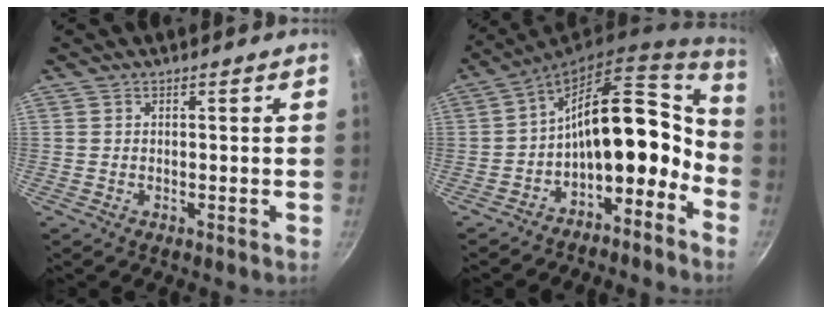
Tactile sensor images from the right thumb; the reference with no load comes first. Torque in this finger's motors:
{"motor_torque": [2.37, 2.30, 2.04, -0.73, 0.51]}